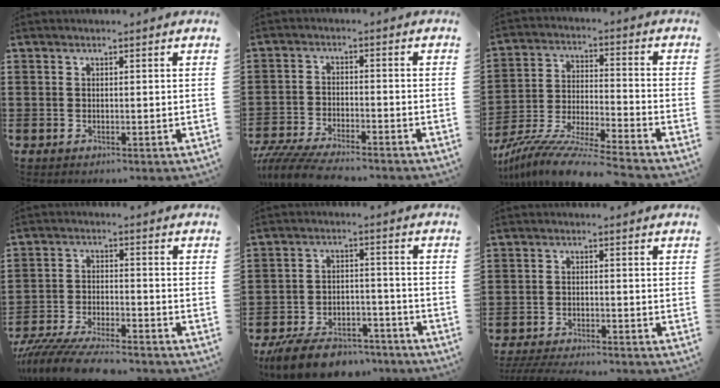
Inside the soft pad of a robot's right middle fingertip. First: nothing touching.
{"total": 5.7, "force": [-5.4, 0.7, 1.7], "torque": [-0.044, -0.002, -0.109]}
{"total": 10.1, "force": [-9.5, -0.3, 3.4], "torque": [-0.059, 0.005, -0.189]}
{"total": 7.7, "force": [-7.3, 0.8, 2.5], "torque": [-0.057, 0.005, -0.143]}
{"total": 8.3, "force": [-7.5, 2.3, 2.8], "torque": [-0.052, 0.023, -0.144]}
{"total": 3.6, "force": [-3.5, 0.3, 0.8], "torque": [-0.021, -0.002, -0.075]}